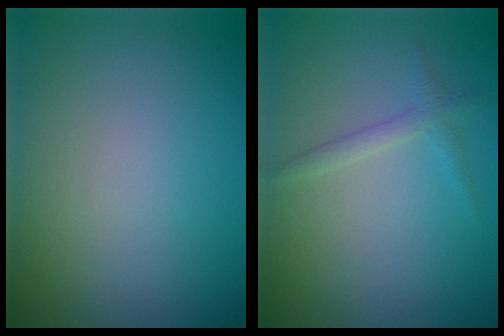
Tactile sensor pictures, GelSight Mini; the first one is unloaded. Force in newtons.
{"total": 1.3, "press": 1.3, "slide": 0.1}